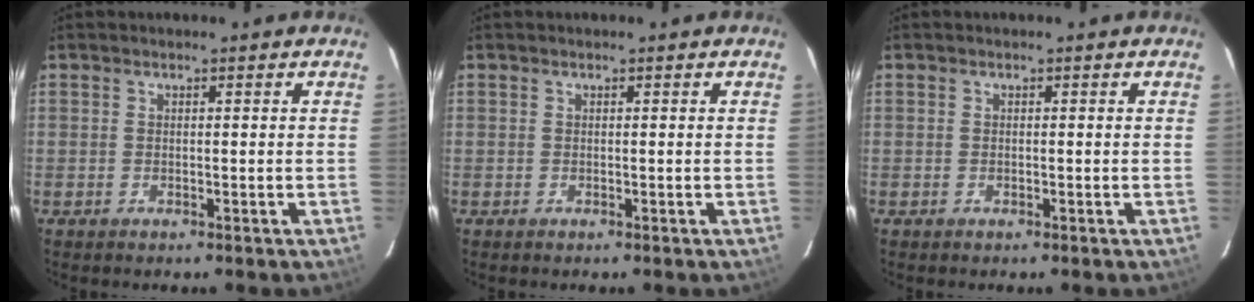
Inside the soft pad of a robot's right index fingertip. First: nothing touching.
{"total": 0.0}
{"total": 0.0}